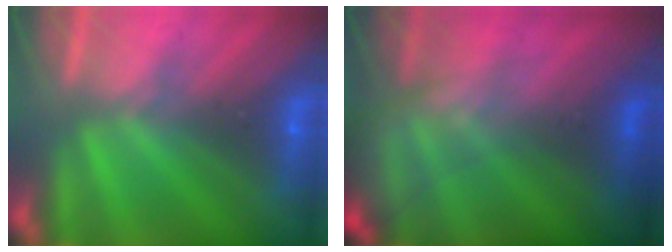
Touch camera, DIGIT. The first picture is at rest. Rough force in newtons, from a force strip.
{"total": 8.3}